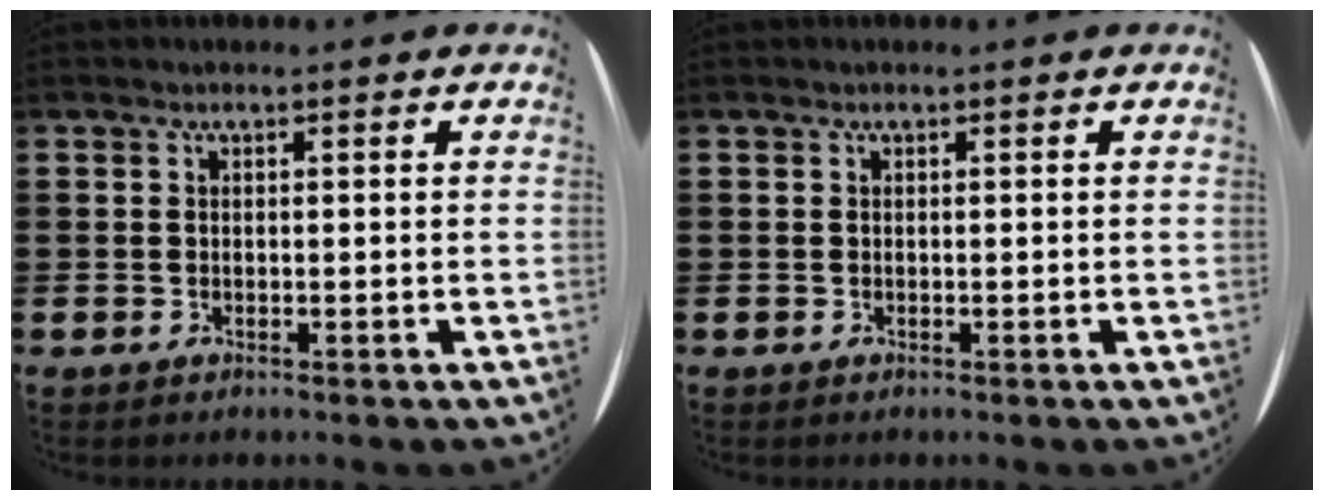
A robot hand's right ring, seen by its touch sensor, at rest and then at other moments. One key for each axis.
{"total": 0.0}